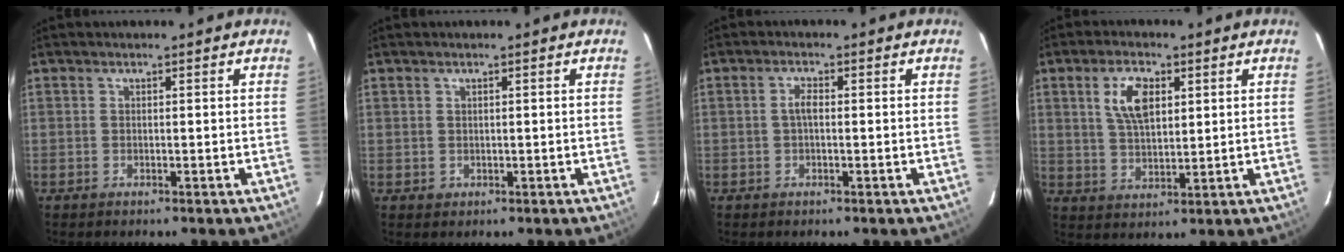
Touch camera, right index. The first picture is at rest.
{"total": 1.4, "force": [0.2, 1.4, 0.0], "torque": [0.006, 0.002, 0.004]}
{"total": 1.9, "force": [-0.1, 0.8, 1.7], "torque": [-0.036, 0.006, -0.002]}
{"total": 7.5, "force": [2.8, 3.7, 5.9], "torque": [-0.113, 0.009, 0.056]}